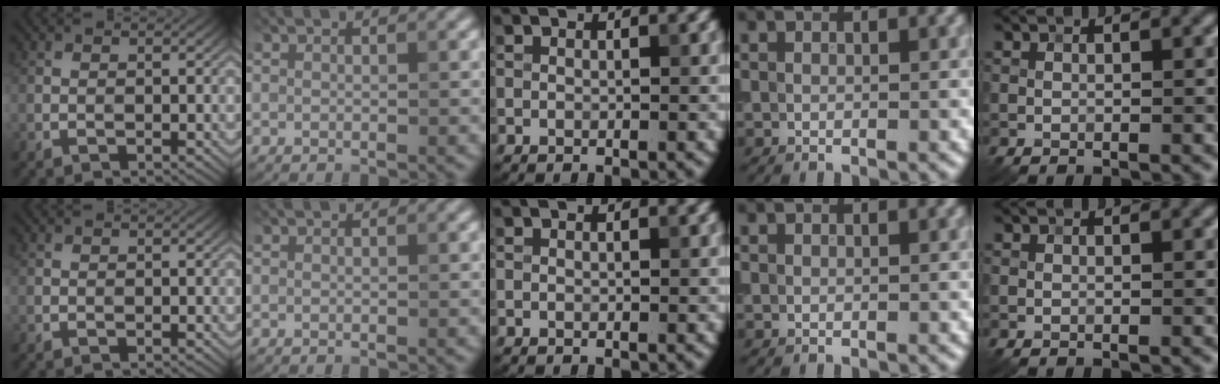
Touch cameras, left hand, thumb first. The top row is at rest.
{}